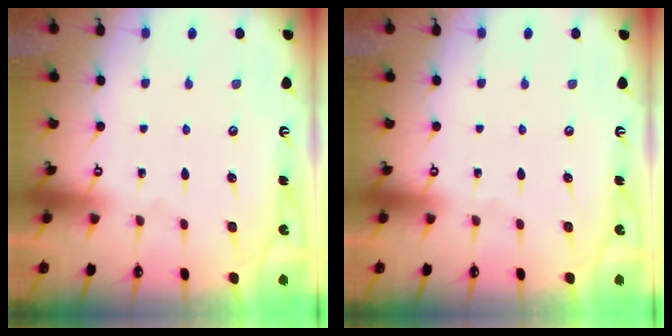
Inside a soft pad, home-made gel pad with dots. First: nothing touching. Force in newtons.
{"total": 0.0}